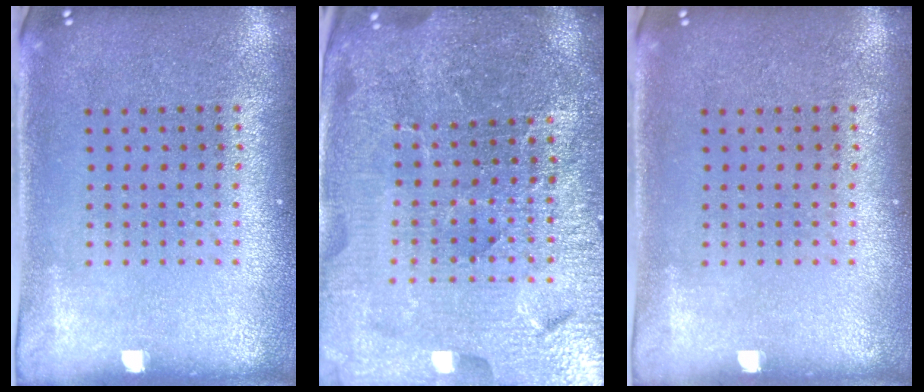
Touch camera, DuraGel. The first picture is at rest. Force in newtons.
{"total": 5.9, "press": 5.3, "slide": 2.6}
{"total": 0.0}